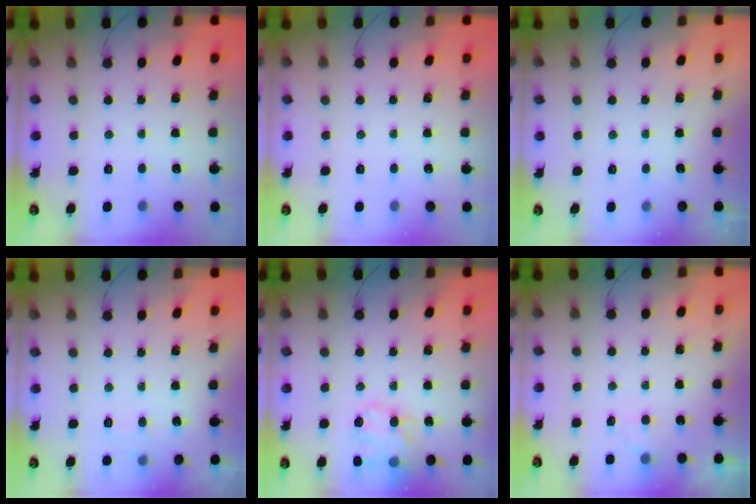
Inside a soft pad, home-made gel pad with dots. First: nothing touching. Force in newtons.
{"total": 0.0}
{"total": 1.6, "press": 1.6, "slide": 0.2}
{"total": 4.5, "press": 4.0, "slide": 2.1}
{"total": 17.5, "press": 17.3, "slide": 2.7}
{"total": 2.7, "press": 2.3, "slide": 1.4}